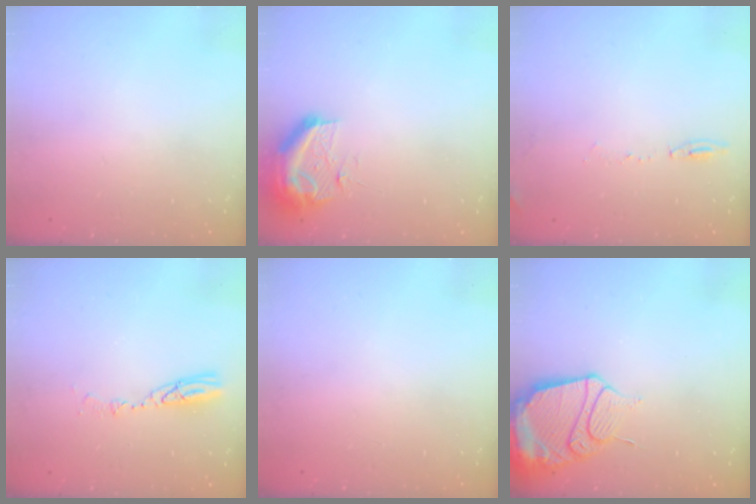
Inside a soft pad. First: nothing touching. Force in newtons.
{"total": 10.3, "press": 10.3, "slide": 0.6}
{"total": 6.3, "press": 5.7, "slide": 2.6}
{"total": 5.3, "press": 5.2, "slide": 0.4}
{"total": 0.0}
{"total": 15.2, "press": 15.1, "slide": 1.8}